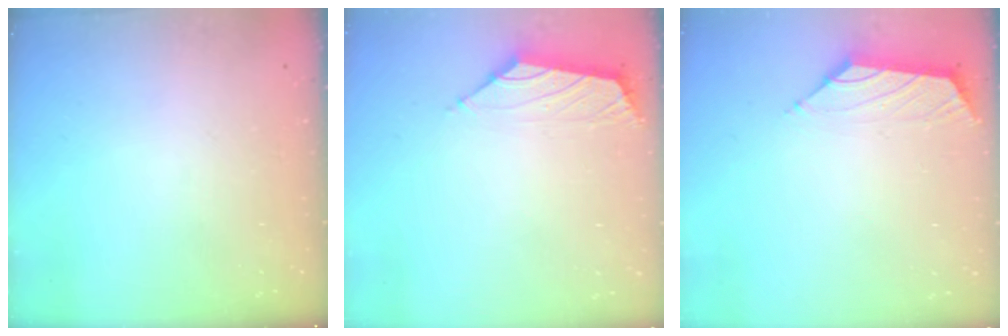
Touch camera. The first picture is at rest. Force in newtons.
{"total": 1.6, "press": 1.5, "slide": 0.6}
{"total": 1.6, "press": 1.4, "slide": 0.6}